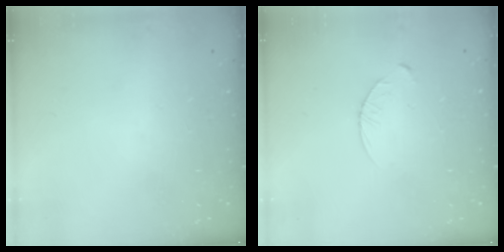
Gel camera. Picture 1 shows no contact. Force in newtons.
{"total": 3.4, "press": 3.4, "slide": 0.4}